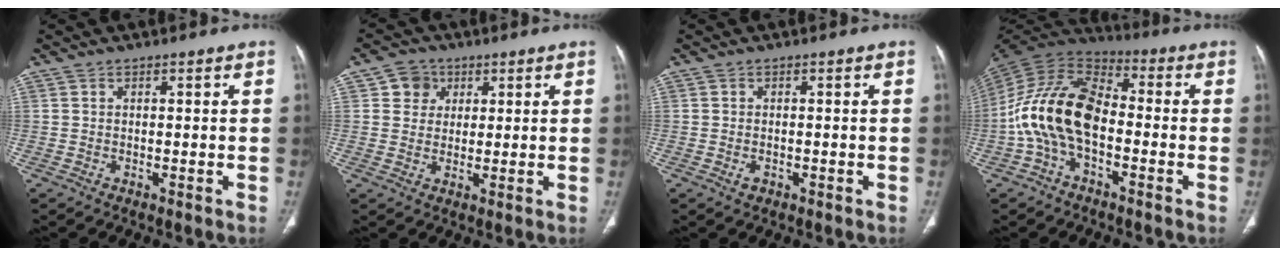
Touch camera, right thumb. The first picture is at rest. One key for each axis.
{"total": 5.1, "fx": 1.9, "fy": 4.6, "fz": 1.1, "tx": 0.006, "ty": -0.001, "tz": 0.028}
{"total": 1.3, "fx": -0.5, "fy": 0.9, "fz": 0.8, "tx": -0.014, "ty": 0.004, "tz": -0.006}
{"total": 16.4, "fx": -3.1, "fy": 9.5, "fz": 13.0, "tx": -0.253, "ty": 0.048, "tz": -0.067}